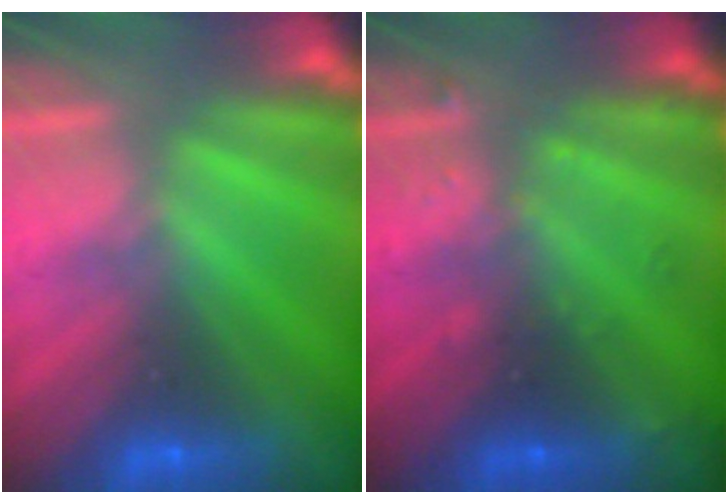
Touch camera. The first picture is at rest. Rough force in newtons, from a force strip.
{"total": 2.4}